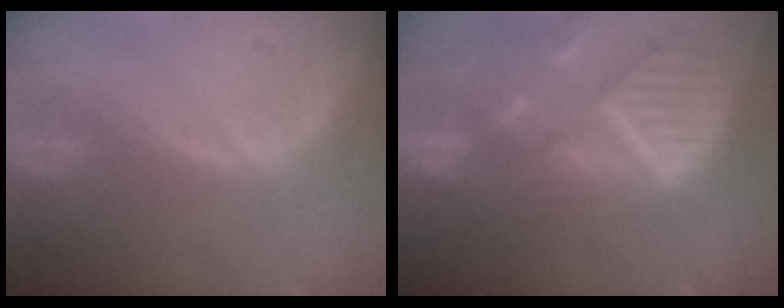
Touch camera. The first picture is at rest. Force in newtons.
{"total": 11.9, "press": 10.4, "slide": 5.7}